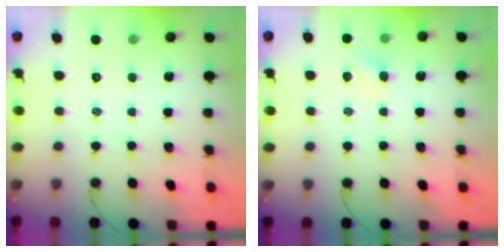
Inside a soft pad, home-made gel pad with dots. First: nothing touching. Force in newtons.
{"total": 4.0, "press": 3.8, "slide": 1.2}